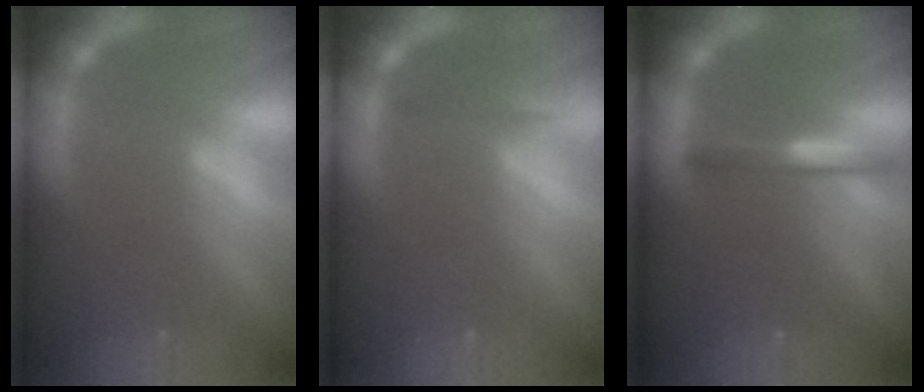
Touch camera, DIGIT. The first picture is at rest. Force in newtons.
{"total": 1.4}
{"total": 2.4}